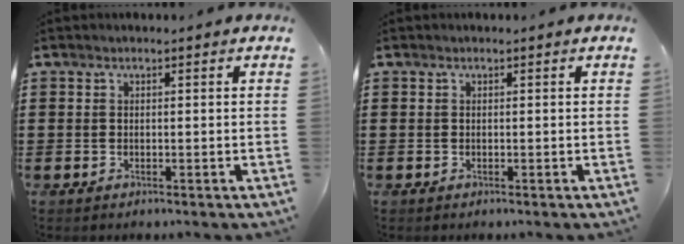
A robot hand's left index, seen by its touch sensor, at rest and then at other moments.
{"total": 0.0}